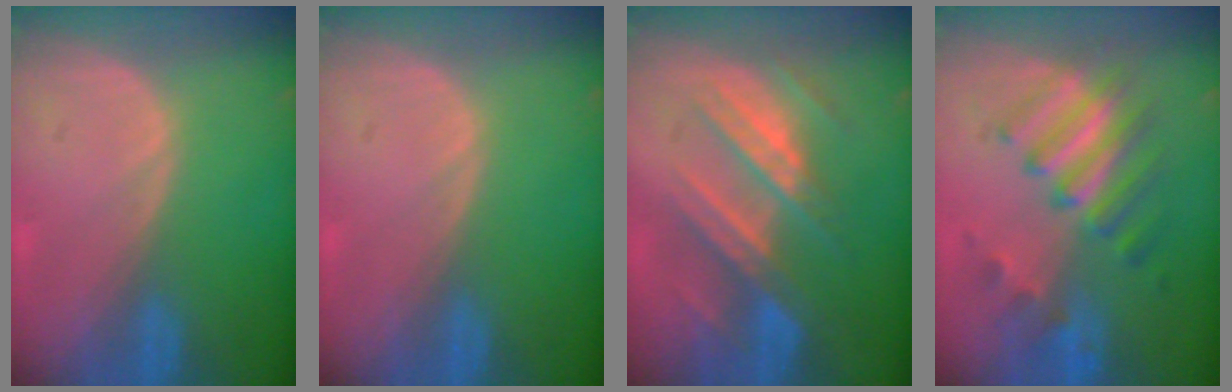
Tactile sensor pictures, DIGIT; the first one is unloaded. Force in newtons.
{"total": 0.0}
{"total": 8.3, "press": 8.0, "slide": 2.0}
{"total": 7.8, "press": 7.7, "slide": 0.9}